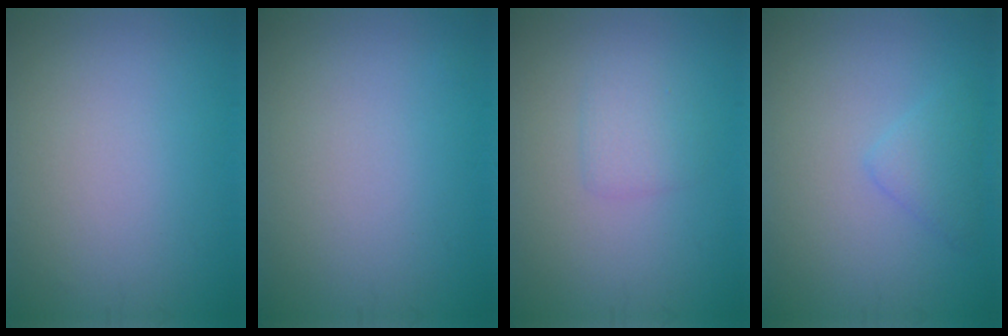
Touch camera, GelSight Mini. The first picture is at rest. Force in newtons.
{"total": 0.0}
{"total": 1.8, "press": 1.8, "slide": 0.1}
{"total": 2.0, "press": 2.0, "slide": 0.0}